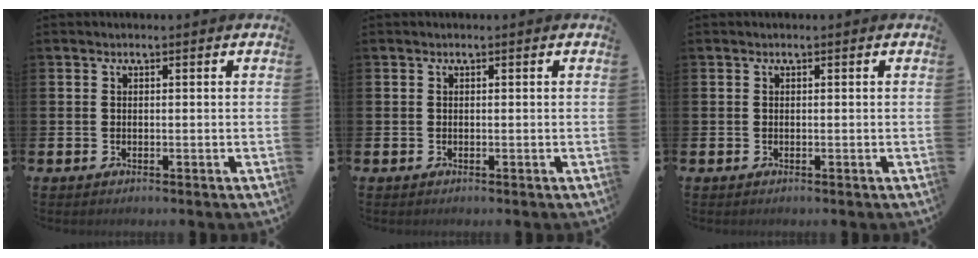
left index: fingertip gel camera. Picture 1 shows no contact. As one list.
[{"total": 0.0}, {"total": 0.0}]